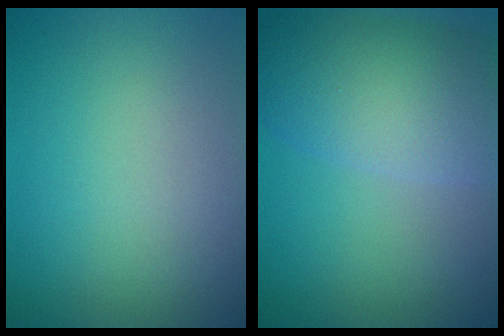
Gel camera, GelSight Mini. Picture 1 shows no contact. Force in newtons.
{"total": 8.4, "press": 8.4, "slide": 0.3}